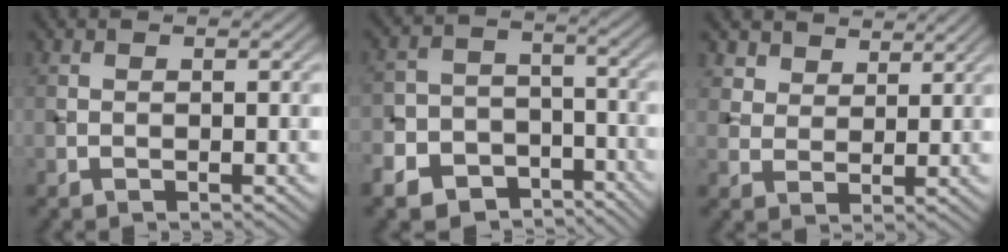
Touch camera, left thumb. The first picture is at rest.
{"total": 12.0, "force": [-8.1, 8.2, 3.3], "torque": [-0.096, -0.035, -0.127]}
{"total": 4.6, "force": [3.5, 2.6, 1.4], "torque": [-0.044, -0.017, 0.085]}